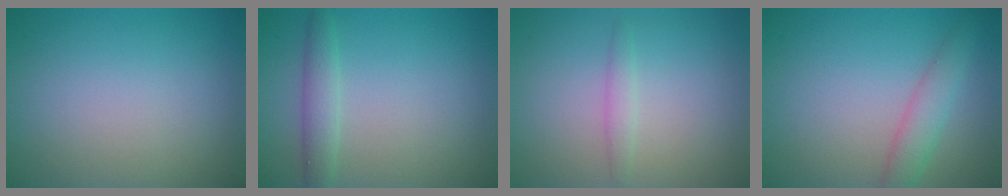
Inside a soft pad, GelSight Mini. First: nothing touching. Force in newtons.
{"total": 2.1, "press": 2.1, "slide": 0.1}
{"total": 1.2, "press": 1.2, "slide": 0.1}
{"total": 2.7, "press": 2.7, "slide": 0.2}